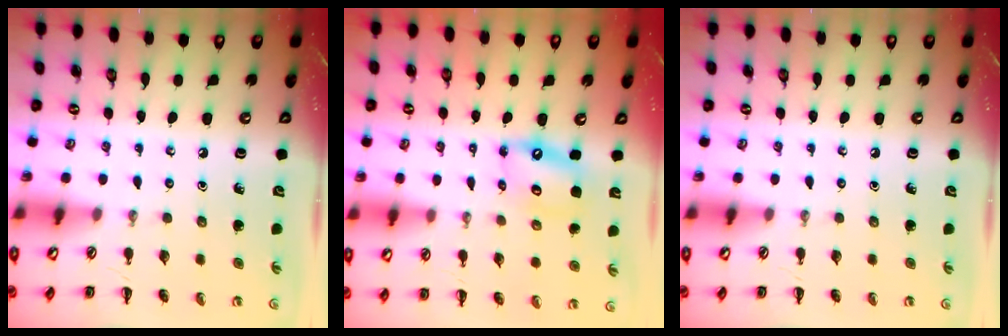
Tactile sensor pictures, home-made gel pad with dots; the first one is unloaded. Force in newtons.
{"total": 11.3, "press": 11.0, "slide": 2.9}
{"total": 0.0}